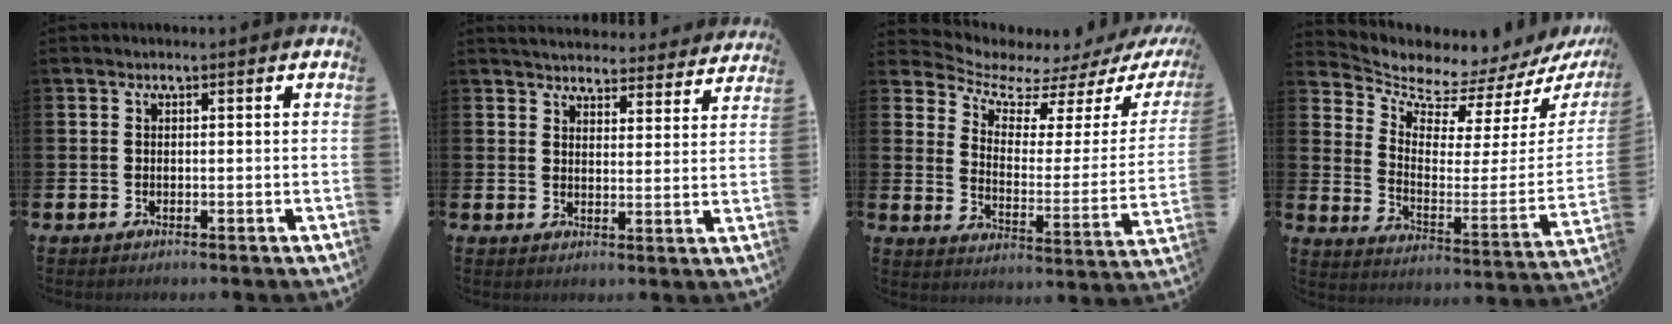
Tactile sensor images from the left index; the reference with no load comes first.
{"total": 4.7, "force": [4.7, 0.7, 0.2], "torque": [-0.017, -0.033, 0.082]}
{"total": 5.7, "force": [5.1, 2.2, 1.1], "torque": [-0.052, -0.048, 0.081]}
{"total": 6.2, "force": [6.0, 1.6, 0.3], "torque": [-0.033, -0.073, 0.096]}